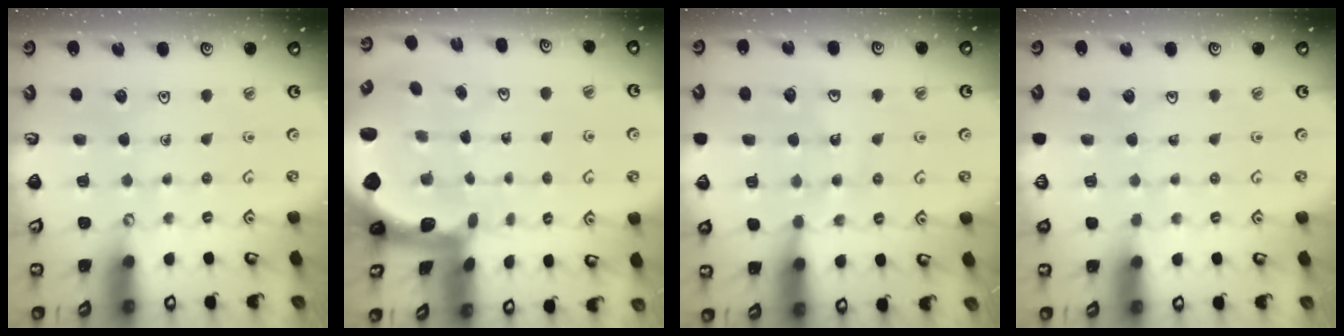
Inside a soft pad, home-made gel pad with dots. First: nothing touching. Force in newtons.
{"total": 2.9, "press": 2.9, "slide": 0.5}
{"total": 11.7, "press": 11.2, "slide": 3.5}
{"total": 0.0}